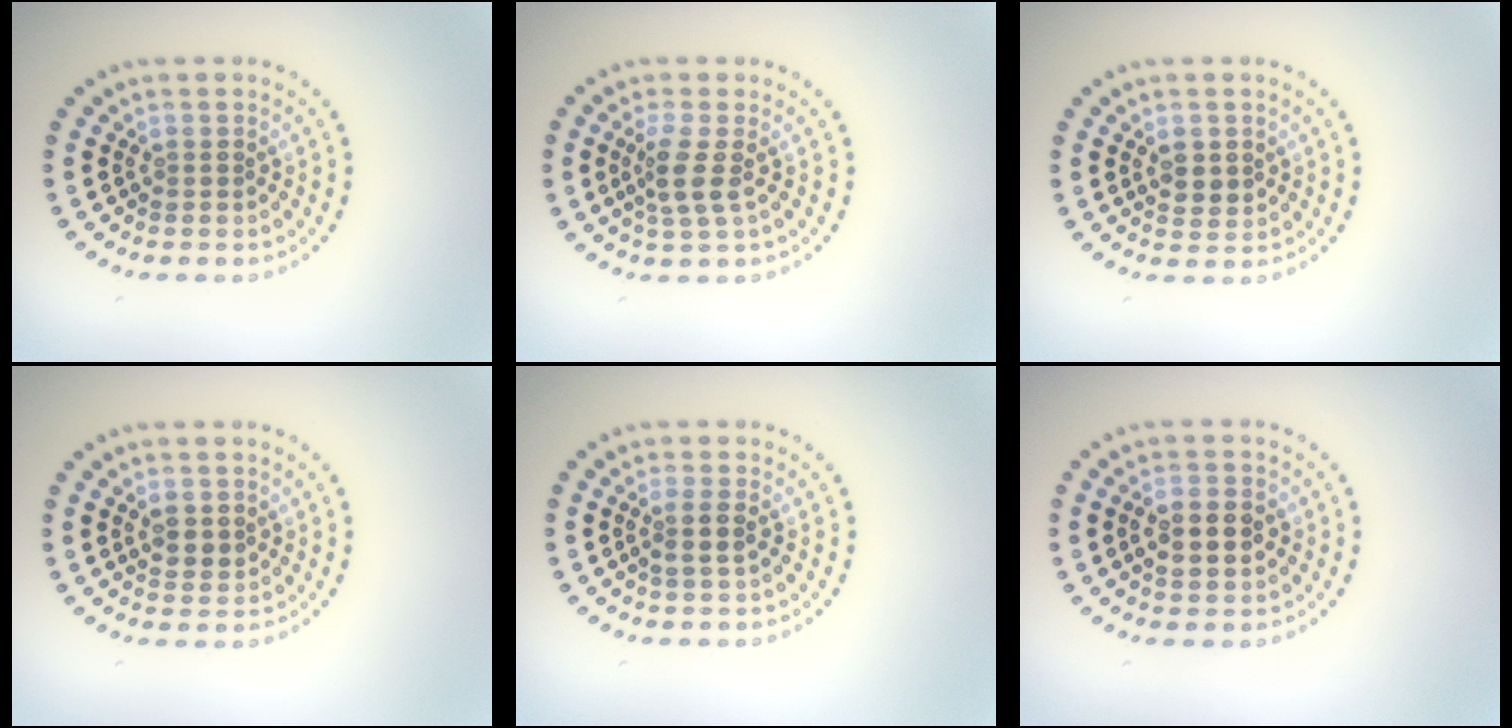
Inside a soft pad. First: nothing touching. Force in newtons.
{"total": 2.5, "press": 1.9, "slide": 1.6}
{"total": 1.8, "press": 1.8, "slide": 0.4}
{"total": 1.8, "press": 1.7, "slide": 0.4}
{"total": 1.5, "press": 1.3, "slide": 0.8}
{"total": 4.0, "press": 4.0, "slide": 0.2}